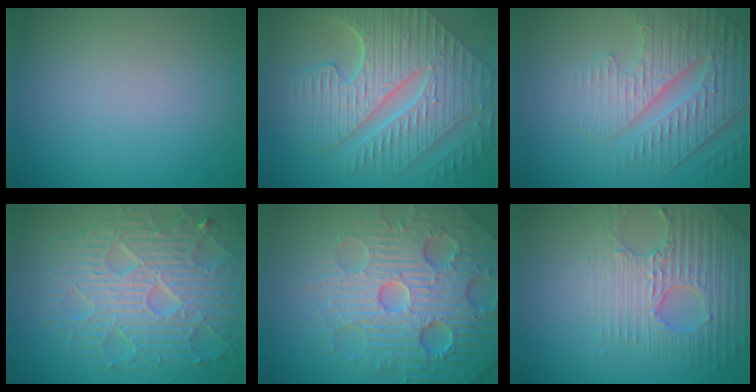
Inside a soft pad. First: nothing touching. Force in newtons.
{"total": 10.0, "press": 7.1, "slide": 7.0}
{"total": 4.9, "press": 4.4, "slide": 2.0}
{"total": 8.7, "press": 6.2, "slide": 6.1}
{"total": 7.8, "press": 7.7, "slide": 1.7}
{"total": 5.2, "press": 4.5, "slide": 2.5}